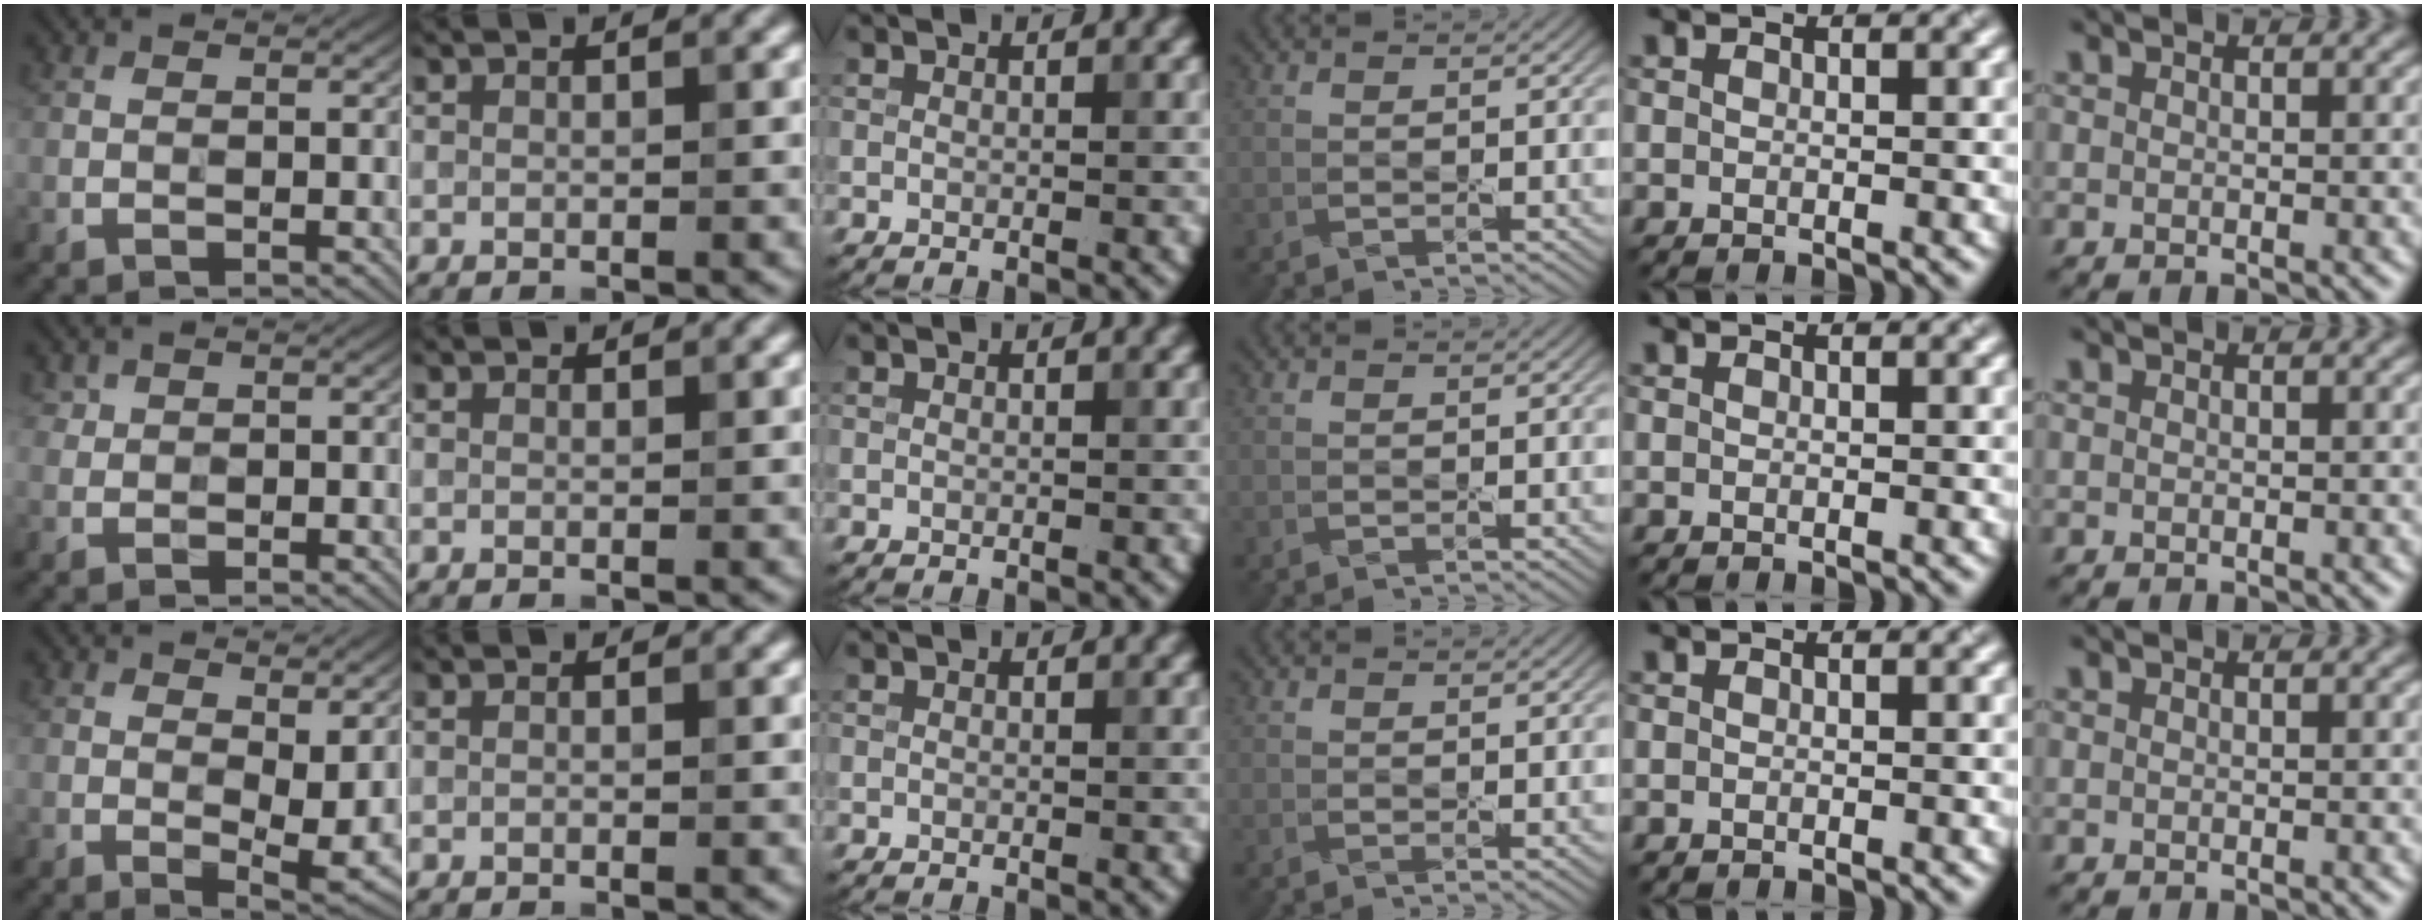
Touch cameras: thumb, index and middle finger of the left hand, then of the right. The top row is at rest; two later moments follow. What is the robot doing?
{"motion": "peel", "object": "aluminum foil"}